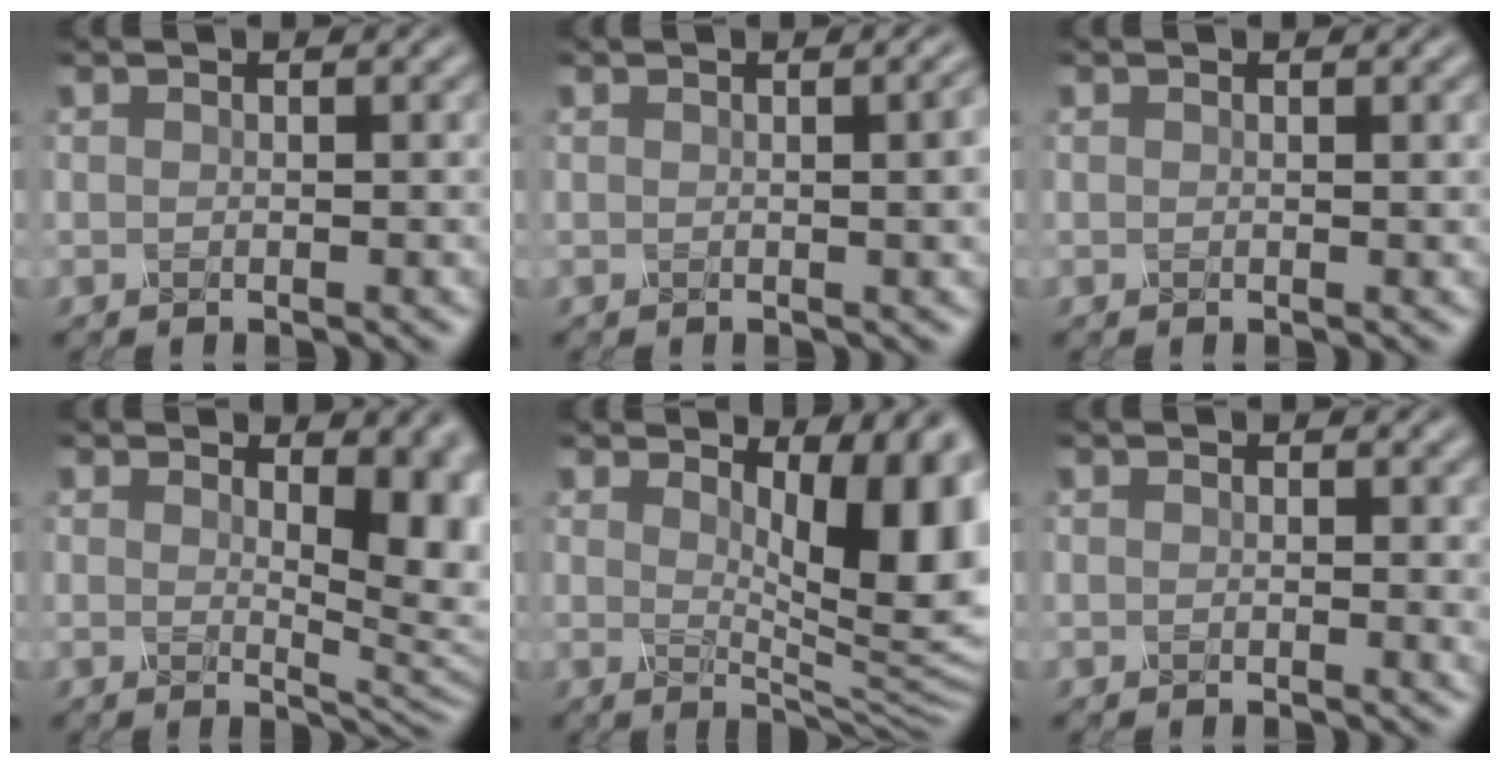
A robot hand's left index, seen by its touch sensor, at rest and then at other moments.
{"total": 3.5, "force": [0.4, 1.4, 3.2], "torque": [-0.017, 0.013, 0.004]}
{"total": 0.0}
{"total": 6.3, "force": [1.6, 2.7, 5.4], "torque": [-0.051, -0.007, 0.029]}
{"total": 9.6, "force": [2.8, 3.3, 8.6], "torque": [-0.100, -0.012, 0.047]}
{"total": 1.1, "force": [0.4, 0.3, 0.9], "torque": [-0.008, 0.000, 0.006]}